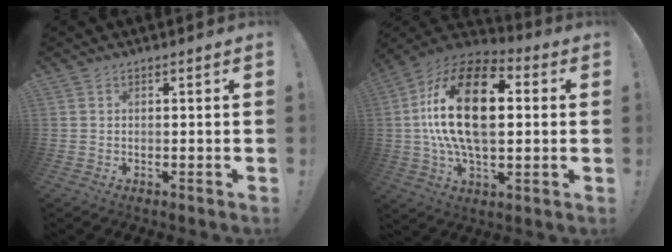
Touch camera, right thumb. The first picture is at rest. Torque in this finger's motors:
{"motor_torque": [1.64, 3.36, 1.72, -1.05, 0.68]}